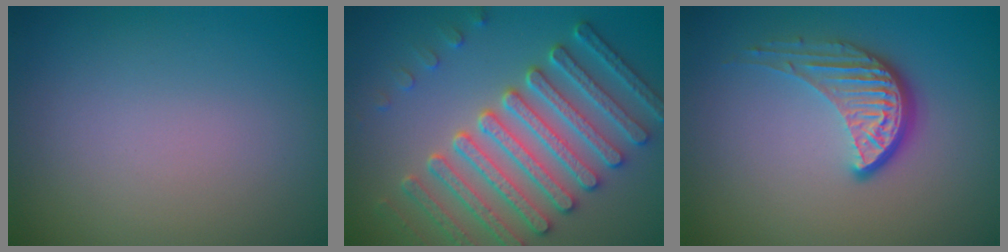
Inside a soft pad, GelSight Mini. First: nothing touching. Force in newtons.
{"total": 7.3, "press": 6.3, "slide": 3.6}
{"total": 4.2, "press": 3.0, "slide": 2.9}